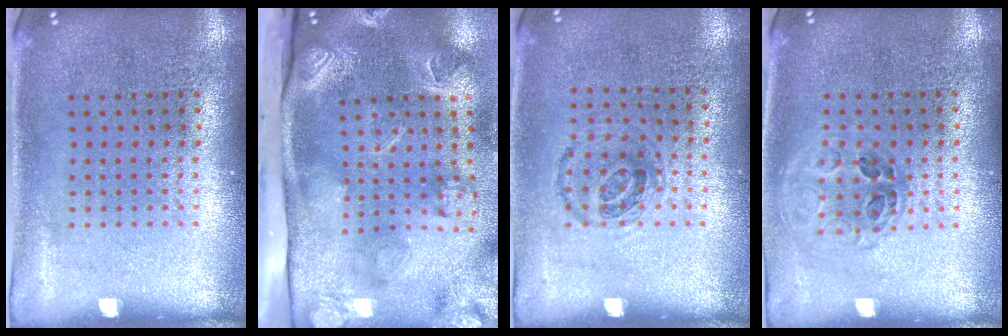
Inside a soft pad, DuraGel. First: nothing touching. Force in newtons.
{"total": 4.1, "press": 3.0, "slide": 2.8}
{"total": 0.9, "press": 0.7, "slide": 0.5}
{"total": 1.1, "press": 1.0, "slide": 0.6}